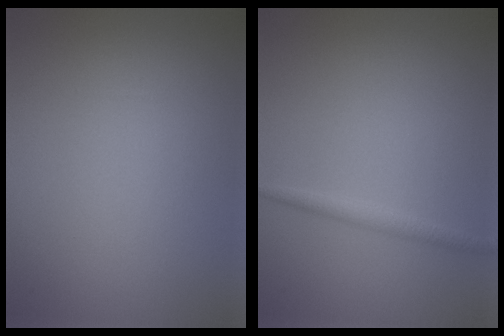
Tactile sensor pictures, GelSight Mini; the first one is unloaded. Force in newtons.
{"total": 1.3, "press": 1.3, "slide": 0.1}